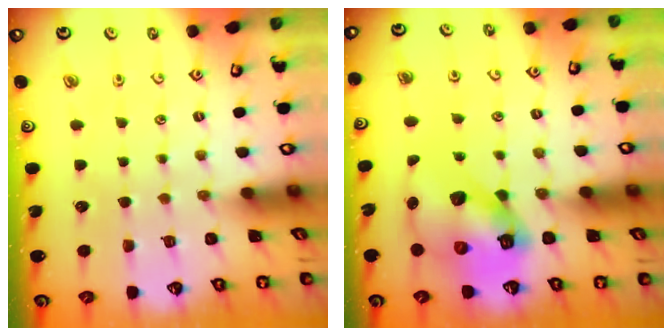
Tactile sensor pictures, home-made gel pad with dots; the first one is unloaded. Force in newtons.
{"total": 14.0, "press": 13.8, "slide": 2.3}